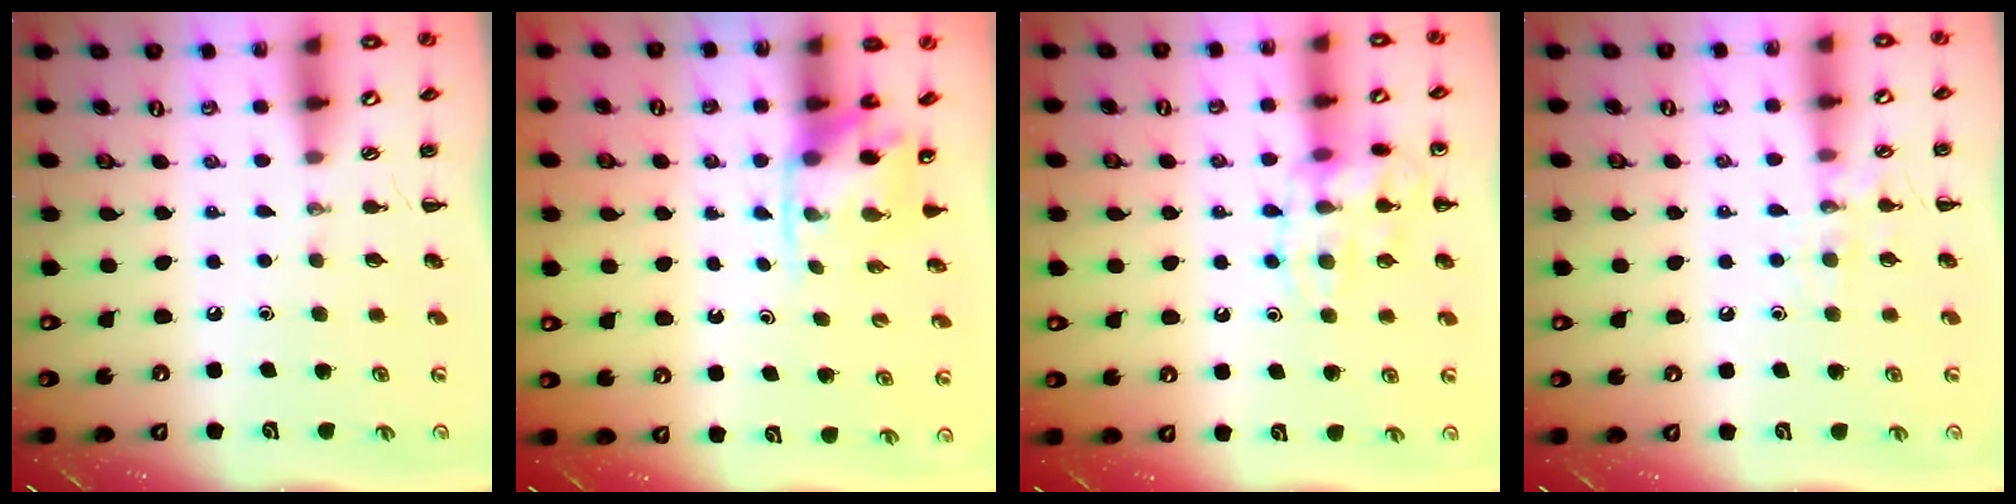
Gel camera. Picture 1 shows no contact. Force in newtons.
{"total": 4.7, "press": 4.6, "slide": 0.6}
{"total": 13.5, "press": 13.5, "slide": 0.9}
{"total": 7.9, "press": 7.8, "slide": 1.0}